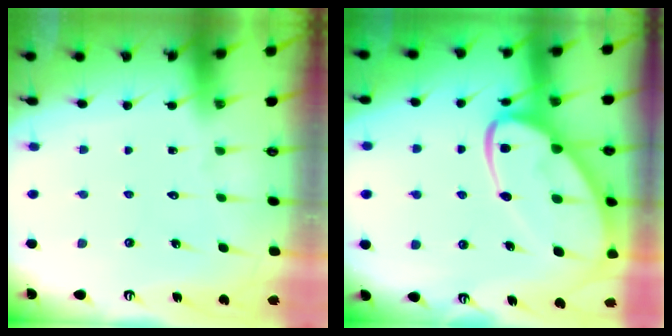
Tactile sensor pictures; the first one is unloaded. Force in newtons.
{"total": 17.5, "press": 17.4, "slide": 1.4}